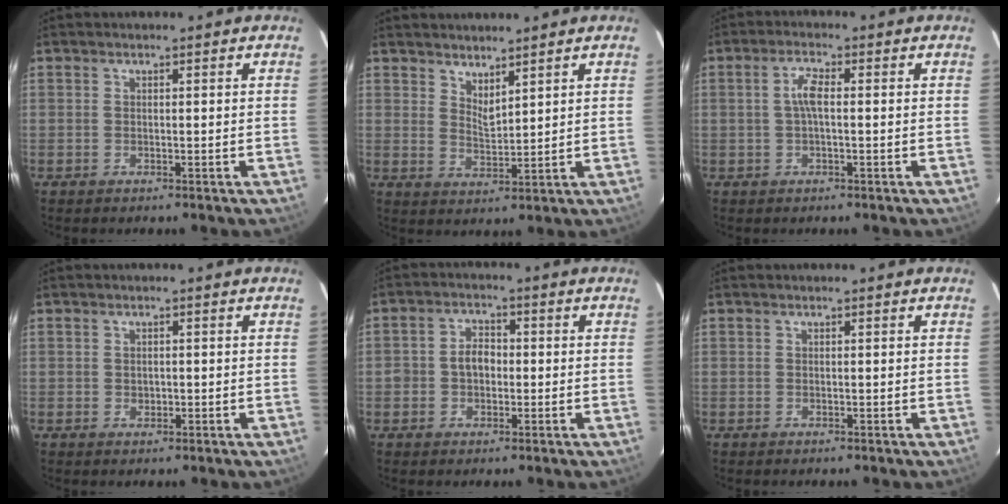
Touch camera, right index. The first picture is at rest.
{"total": 3.9, "force": [3.3, 1.0, 1.7], "torque": [-0.028, -0.008, 0.058]}
{"total": 3.3, "force": [0.1, 1.0, 3.1], "torque": [-0.064, 0.007, 0.002]}
{"total": 1.1, "force": [-0.2, 1.0, 0.4], "torque": [-0.004, 0.002, -0.001]}
{"total": 4.1, "force": [-0.7, 3.4, 2.3], "torque": [-0.043, 0.014, -0.010]}
{"total": 0.0}